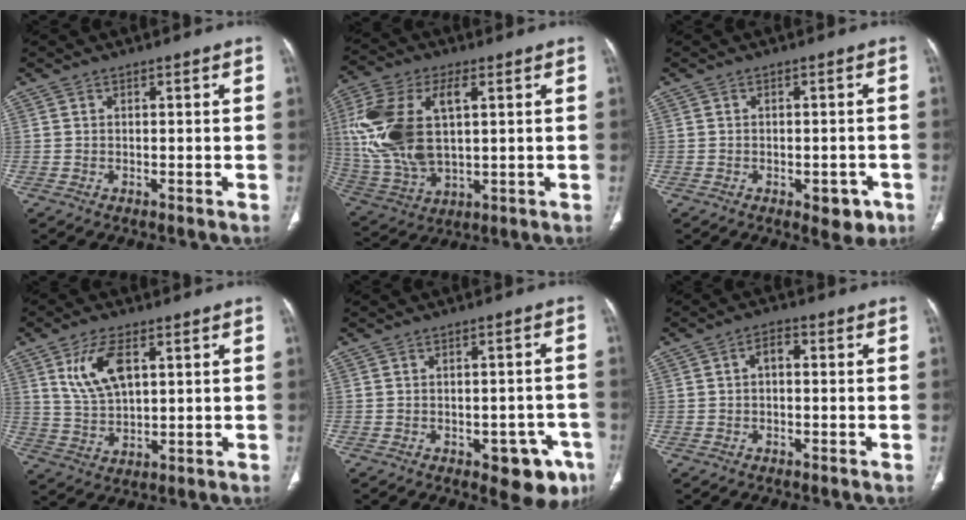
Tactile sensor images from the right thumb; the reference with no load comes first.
{"total": 18.8, "force": [3.3, 10.0, 15.6], "torque": [-0.344, 0.000, 0.068]}
{"total": 4.7, "force": [-2.2, 2.5, 3.3], "torque": [-0.021, 0.008, -0.021]}
{"total": 9.1, "force": [3.7, 4.0, 7.3], "torque": [-0.141, -0.013, 0.081]}
{"total": 9.2, "force": [-4.7, 4.6, 6.5], "torque": [-0.047, 0.020, -0.053]}
{"total": 2.9, "force": [0.0, 1.7, 2.3], "torque": [-0.032, 0.013, -0.006]}